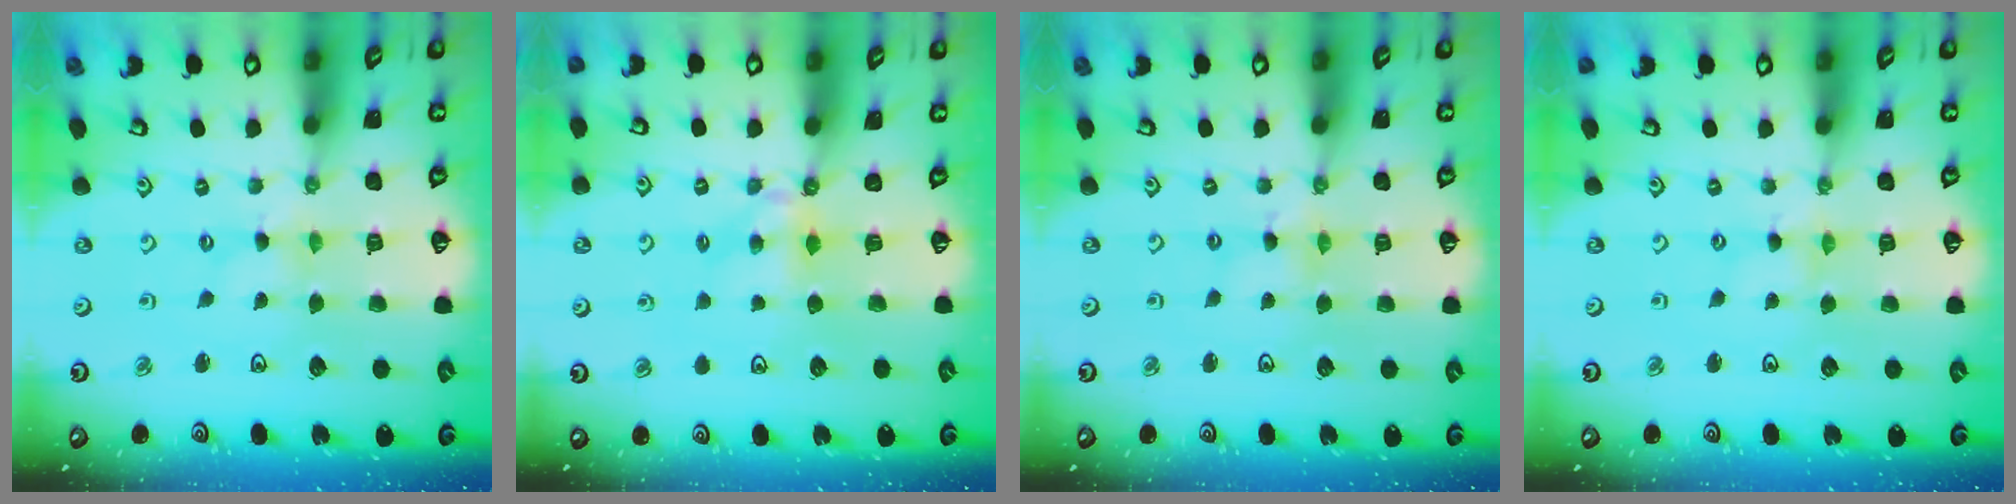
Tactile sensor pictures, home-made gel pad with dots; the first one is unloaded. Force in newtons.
{"total": 4.6, "press": 4.5, "slide": 0.8}
{"total": 2.0, "press": 2.0, "slide": 0.3}
{"total": 1.2, "press": 1.1, "slide": 0.2}